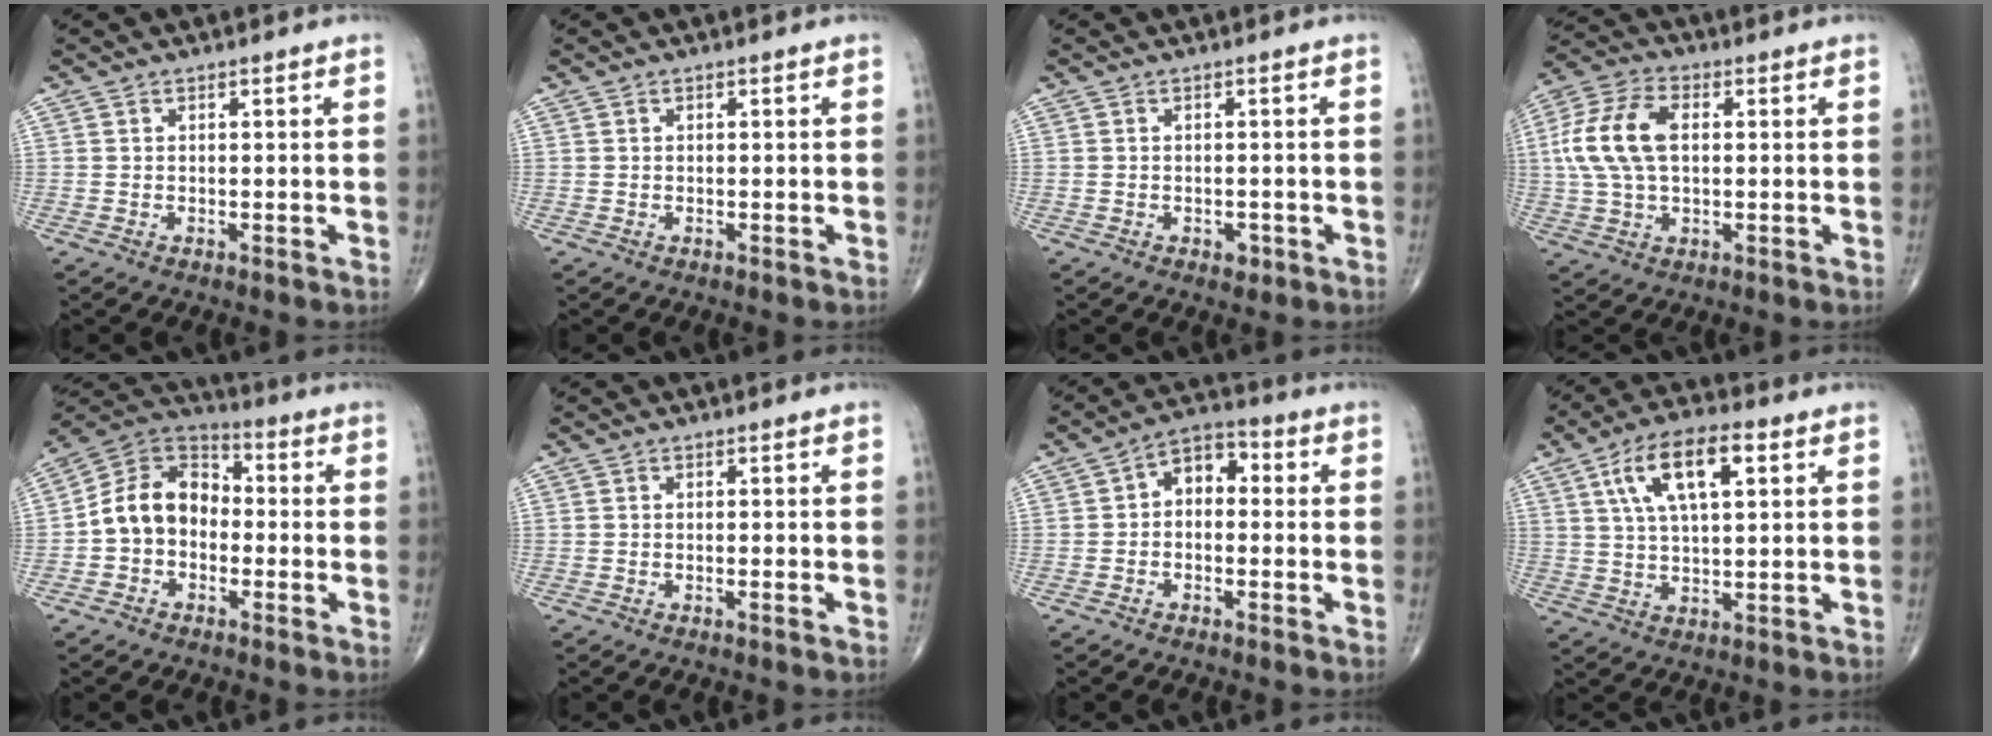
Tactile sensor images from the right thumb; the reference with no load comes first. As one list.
[{"total": 0.0}, {"total": 1.5, "force": [-0.8, 1.0, 0.9], "torque": [-0.007, 0.001, -0.009]}, {"total": 13.1, "force": [1.6, 7.7, 10.5], "torque": [-0.222, 0.019, 0.027]}, {"total": 11.4, "force": [-1.8, 8.8, 7.0], "torque": [-0.103, 0.041, -0.048]}, {"total": 0.7, "force": [-0.3, -0.1, 0.6], "torque": [-0.012, -0.001, -0.004]}, {"total": 6.5, "force": [0.0, 4.4, 4.7], "torque": [-0.049, 0.028, -0.016]}, {"total": 12.4, "force": [4.4, 5.2, 10.4], "torque": [-0.182, 0.008, 0.076]}]